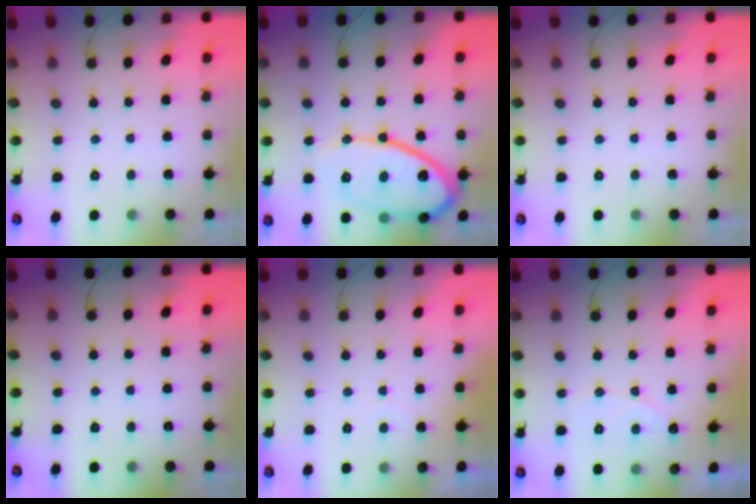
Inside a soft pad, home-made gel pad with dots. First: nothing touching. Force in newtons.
{"total": 17.5, "press": 17.4, "slide": 1.4}
{"total": 0.0}
{"total": 0.0}
{"total": 1.7, "press": 1.6, "slide": 0.0}
{"total": 4.4, "press": 4.3, "slide": 0.3}